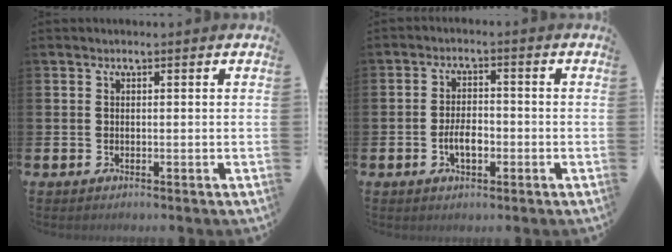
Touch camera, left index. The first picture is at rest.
{"total": 3.6, "force": [-1.0, 1.9, 2.9], "torque": [-0.039, 0.000, -0.022]}